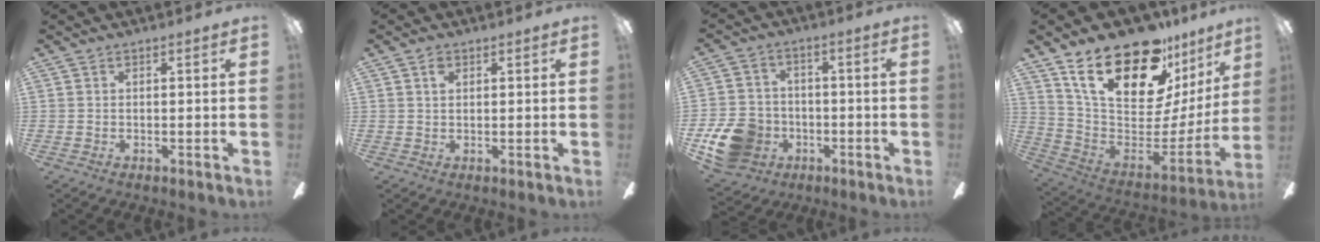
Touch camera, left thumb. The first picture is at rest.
{"total": 2.1, "force": [1.1, 1.3, 1.3], "torque": [-0.021, 0.000, 0.018]}
{"total": 13.1, "force": [-5.4, 10.5, 5.8], "torque": [-0.128, 0.040, -0.090]}
{"total": 25.9, "force": [17.9, 11.3, 14.9], "torque": [-0.249, -0.123, 0.320]}